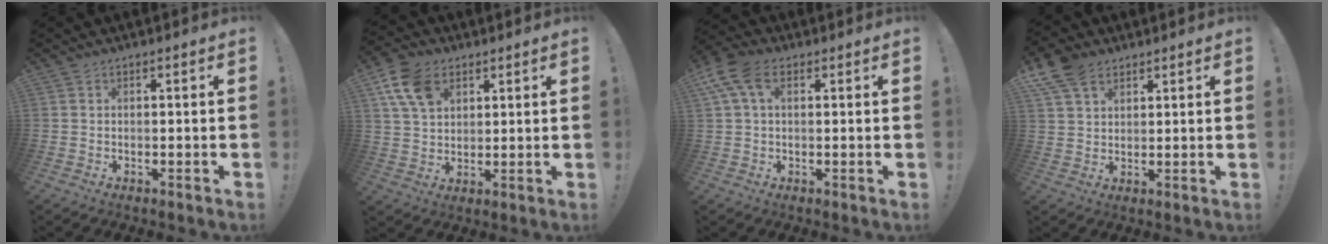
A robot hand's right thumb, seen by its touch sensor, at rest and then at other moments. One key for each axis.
{"total": 11.9, "fx": 5.6, "fy": 8.2, "fz": 6.6, "tx": -0.123, "ty": -0.010, "tz": 0.111}
{"total": 9.2, "fx": 3.5, "fy": 5.1, "fz": 6.8, "tx": -0.136, "ty": 0.005, "tz": 0.067}
{"total": 8.5, "fx": 5.3, "fy": 5.1, "fz": 4.1, "tx": -0.080, "ty": -0.016, "tz": 0.107}